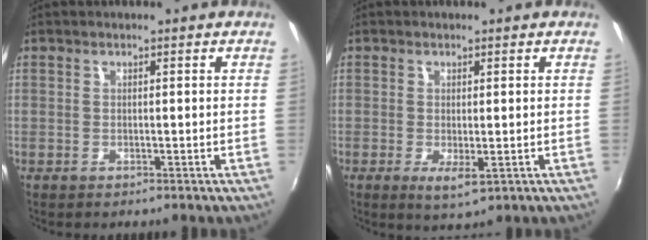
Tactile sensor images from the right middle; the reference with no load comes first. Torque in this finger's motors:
{"motor_torque": [-0.10, -0.39, -0.02, 0.01]}